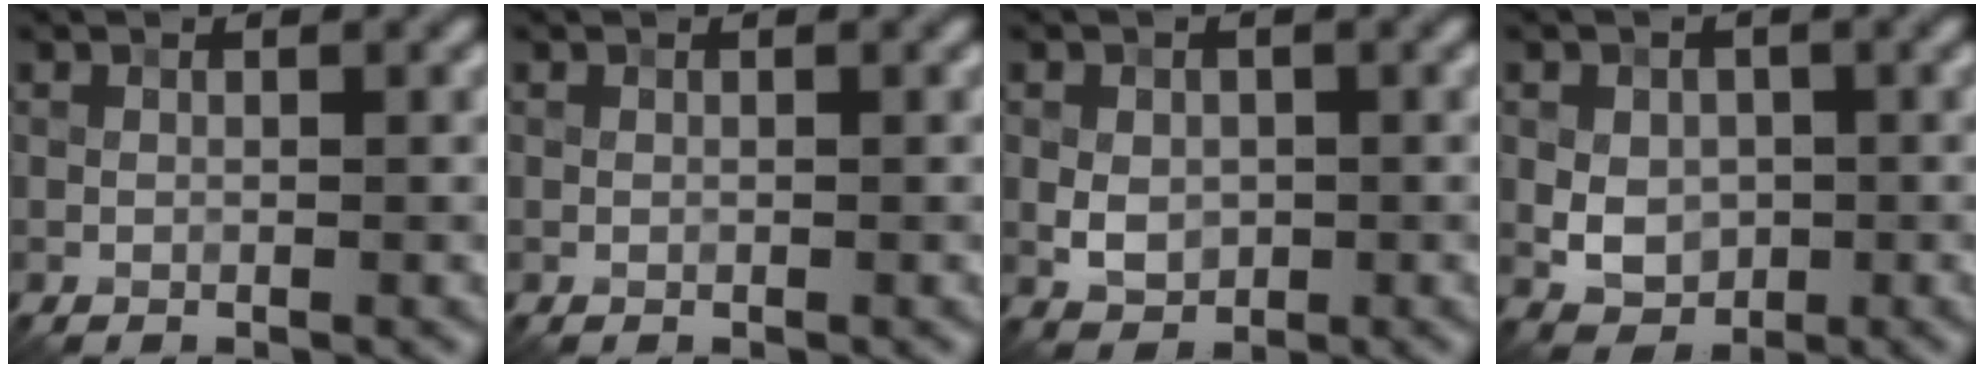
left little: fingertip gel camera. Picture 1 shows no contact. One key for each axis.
{"total": 0.0}
{"total": 2.6, "fx": -0.2, "fy": 2.1, "fz": 1.6, "tx": -0.029, "ty": -0.002, "tz": -0.006}
{"total": 3.5, "fx": -0.1, "fy": 2.8, "fz": 2.1, "tx": -0.030, "ty": -0.003, "tz": -0.002}